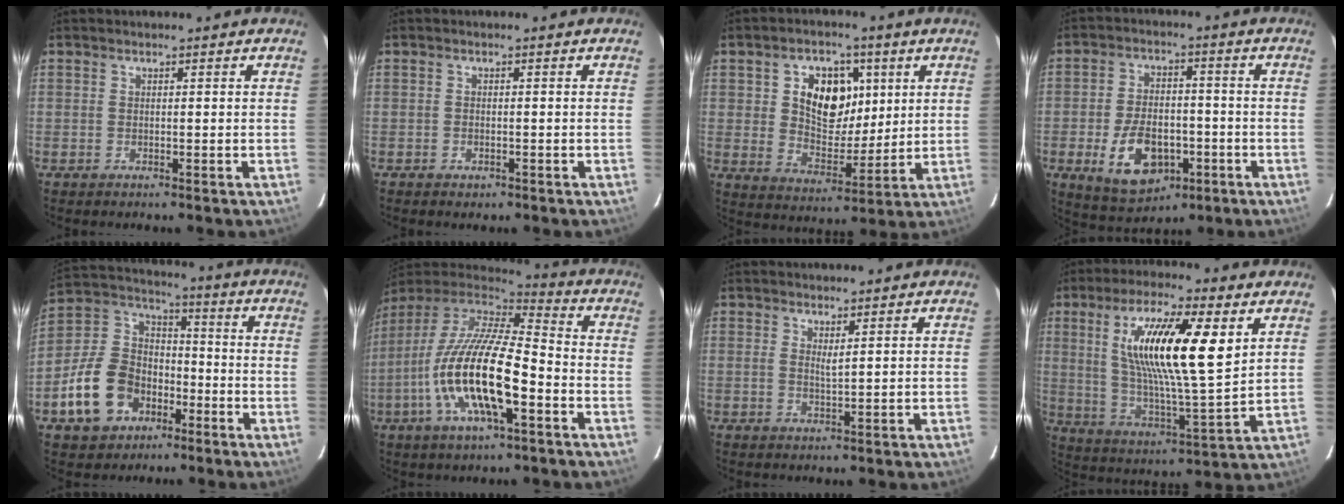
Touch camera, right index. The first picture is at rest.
{"total": 1.4, "force": [-0.8, 1.1, 0.4], "torque": [-0.008, 0.000, -0.007]}
{"total": 11.9, "force": [3.4, 8.1, 8.0], "torque": [-0.144, 0.009, 0.065]}
{"total": 12.5, "force": [-4.6, 7.7, 8.7], "torque": [-0.177, 0.002, -0.059]}
{"total": 16.0, "force": [-7.3, 11.8, 8.0], "torque": [-0.194, 0.038, -0.110]}
{"total": 20.7, "force": [-6.8, 6.1, 18.6], "torque": [-0.354, -0.027, -0.132]}
{"total": 1.5, "force": [0.9, 0.1, 1.2], "torque": [-0.021, -0.002, 0.015]}
{"total": 19.3, "force": [6.6, 3.9, 17.7], "torque": [-0.316, 0.000, 0.119]}